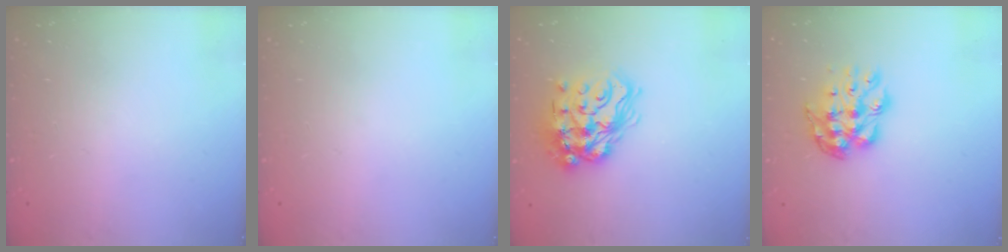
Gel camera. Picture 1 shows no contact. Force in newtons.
{"total": 0.0}
{"total": 18.1, "press": 18.1, "slide": 1.3}
{"total": 10.0, "press": 9.9, "slide": 0.9}